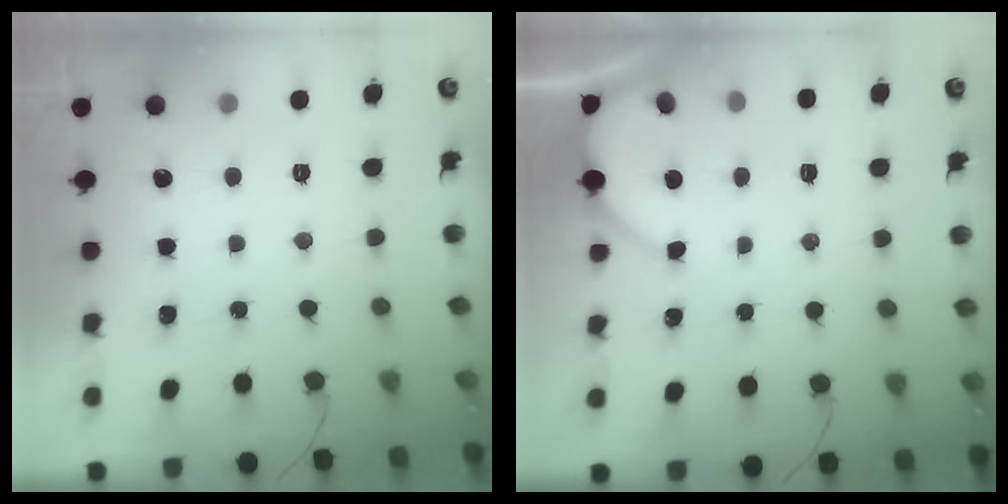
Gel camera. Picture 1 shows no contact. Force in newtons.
{"total": 2.9, "press": 2.9, "slide": 0.4}